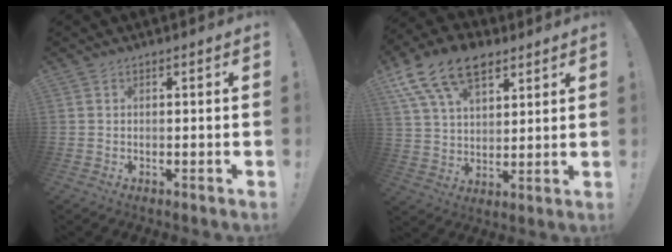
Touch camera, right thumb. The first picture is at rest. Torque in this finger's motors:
{"motor_torque": [1.11, 2.77, 0.53, -0.07, 0.11]}